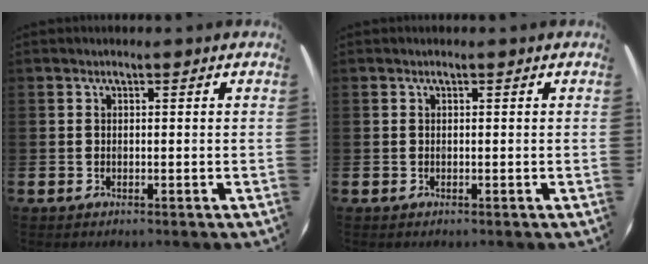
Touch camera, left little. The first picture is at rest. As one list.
[{"total": 0.0}]